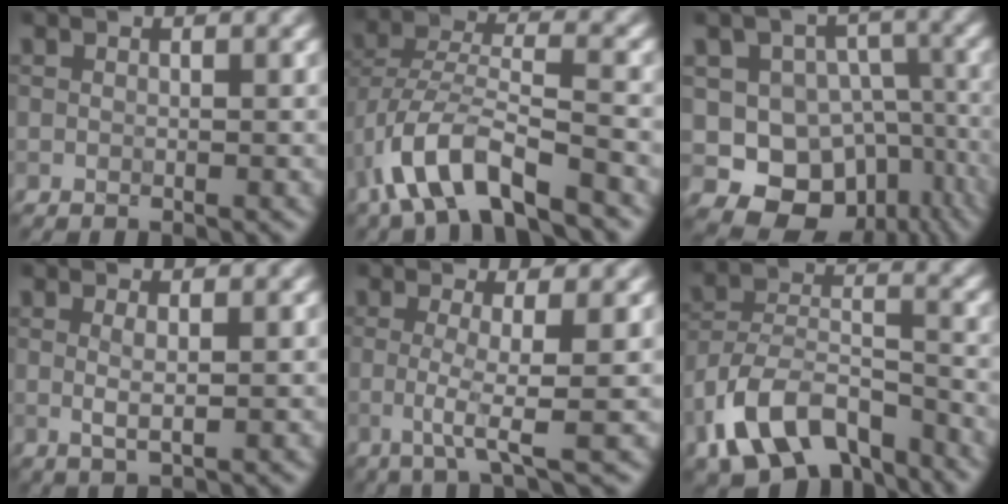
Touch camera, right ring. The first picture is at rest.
{"total": 7.4, "force": [-4.5, 2.6, 5.2], "torque": [-0.100, 0.003, -0.087]}
{"total": 10.3, "force": [-3.9, 8.4, 4.7], "torque": [-0.069, -0.005, -0.057]}
{"total": 1.4, "force": [0.5, 0.2, 1.3], "torque": [-0.025, 0.000, 0.007]}
{"total": 3.6, "force": [-0.3, 0.5, 3.5], "torque": [-0.066, -0.006, -0.012]}
{"total": 10.2, "force": [-6.2, 5.3, 6.1], "torque": [-0.111, -0.002, -0.122]}